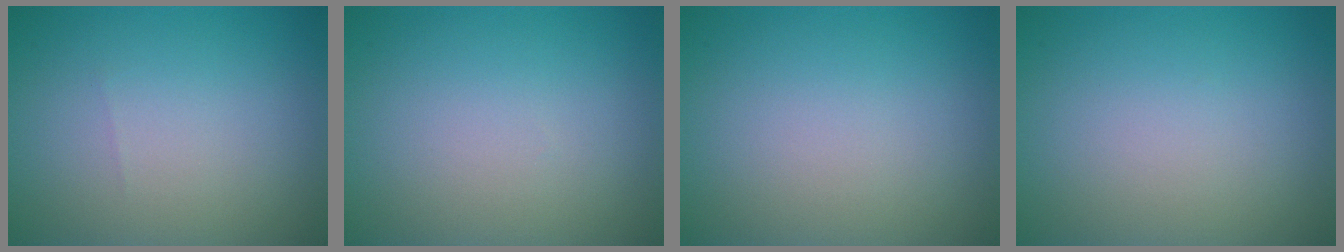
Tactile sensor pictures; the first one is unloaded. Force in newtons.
{"total": 0.0}
{"total": 0.0}
{"total": 0.0}